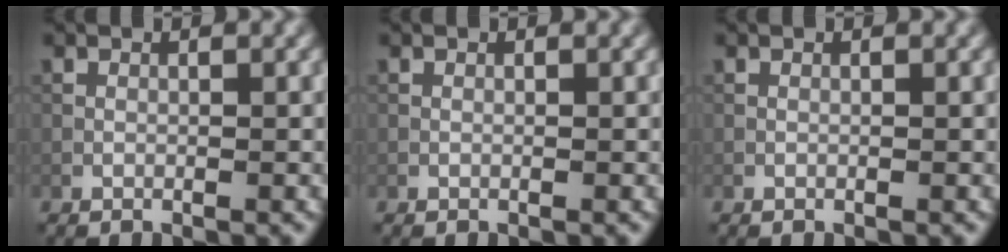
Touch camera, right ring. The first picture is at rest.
{"total": 0.0}
{"total": 0.0}